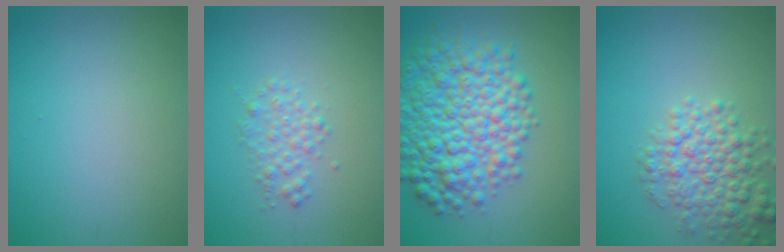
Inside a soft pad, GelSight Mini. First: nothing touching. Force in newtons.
{"total": 2.0, "press": 2.0, "slide": 0.0}
{"total": 9.7, "press": 9.7, "slide": 0.1}
{"total": 5.0, "press": 5.0, "slide": 0.2}